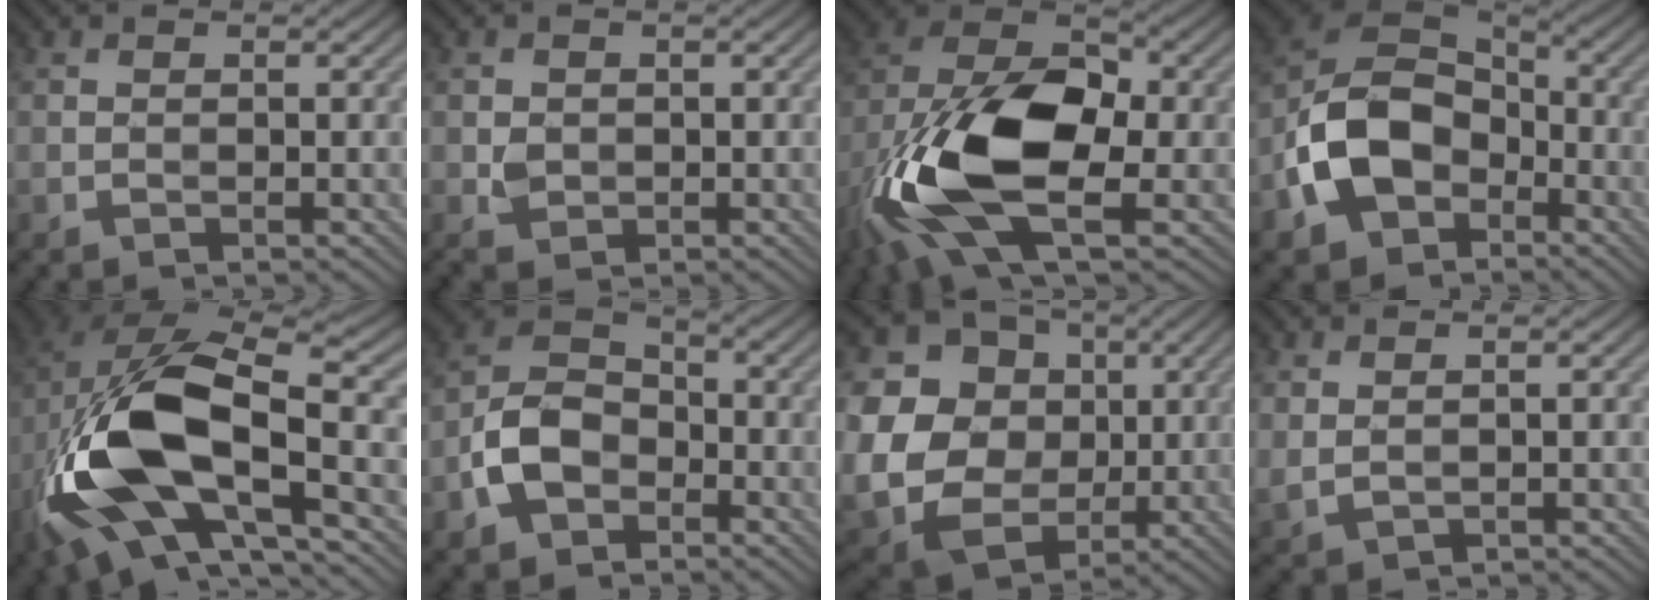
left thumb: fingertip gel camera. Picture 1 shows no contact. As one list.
[{"total": 1.8, "force": [-0.1, 1.6, 0.7], "torque": [-0.015, -0.005, -0.002]}, {"total": 16.3, "force": [-4.7, 8.7, 12.9], "torque": [-0.274, -0.004, -0.095]}, {"total": 12.2, "force": [-4.3, 8.8, 7.3], "torque": [-0.162, -0.009, -0.097]}, {"total": 18.1, "force": [-4.4, 8.7, 15.3], "torque": [-0.337, -0.013, -0.077]}, {"total": 7.4, "force": [-3.2, 5.1, 4.2], "torque": [-0.089, 0.005, -0.075]}, {"total": 16.7, "force": [2.0, 14.8, 7.5], "torque": [-0.237, 0.007, 0.041]}, {"total": 1.8, "force": [1.0, 0.9, 1.2], "torque": [-0.038, -0.002, 0.027]}]